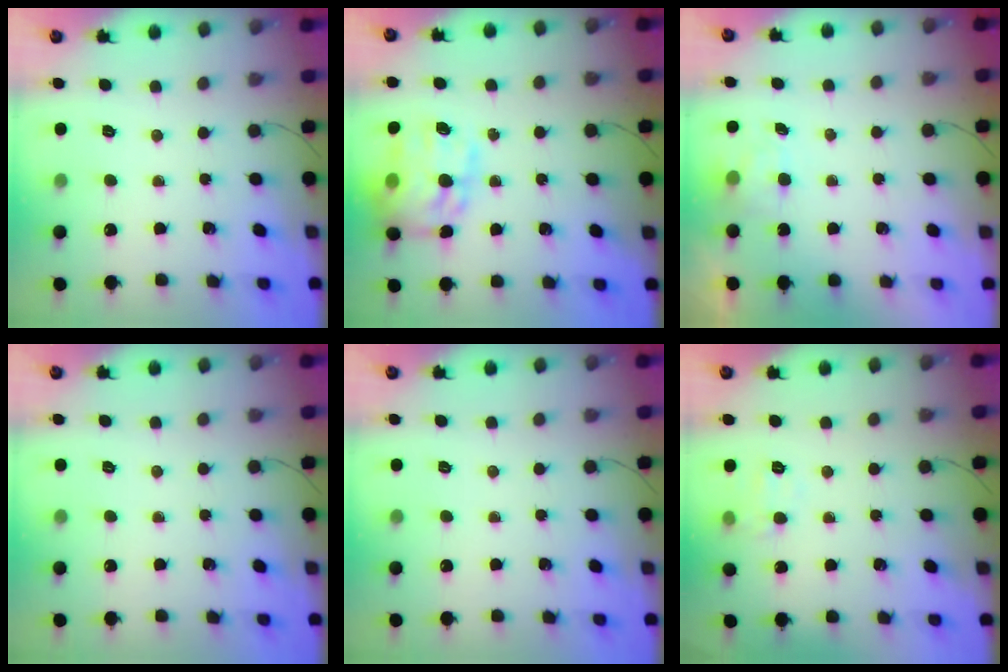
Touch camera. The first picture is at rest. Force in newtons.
{"total": 18.1, "press": 17.9, "slide": 2.3}
{"total": 2.0, "press": 1.4, "slide": 1.3}
{"total": 0.0}
{"total": 0.0}
{"total": 6.8, "press": 6.7, "slide": 0.9}